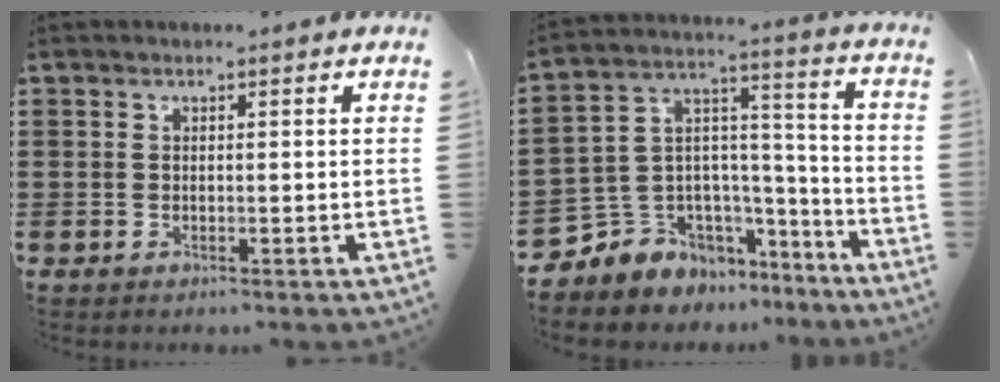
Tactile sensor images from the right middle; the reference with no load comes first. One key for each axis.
{"total": 6.6, "fx": -4.1, "fy": 5.1, "fz": -0.9, "tx": -0.019, "ty": -0.014, "tz": -0.078}